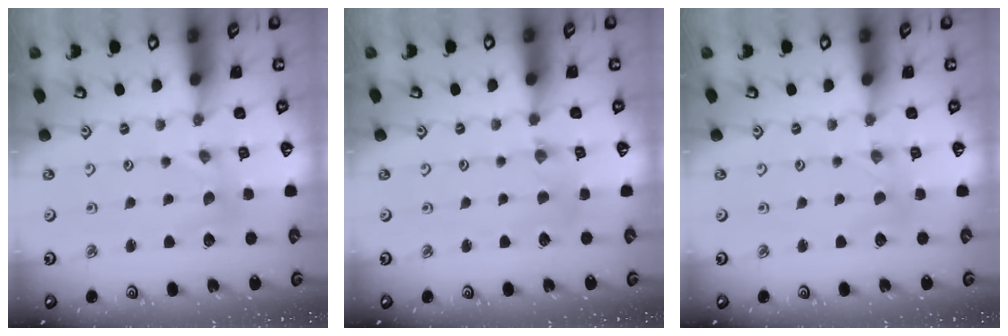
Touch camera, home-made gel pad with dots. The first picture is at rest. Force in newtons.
{"total": 2.8, "press": 2.8, "slide": 0.3}
{"total": 1.6, "press": 1.6, "slide": 0.3}